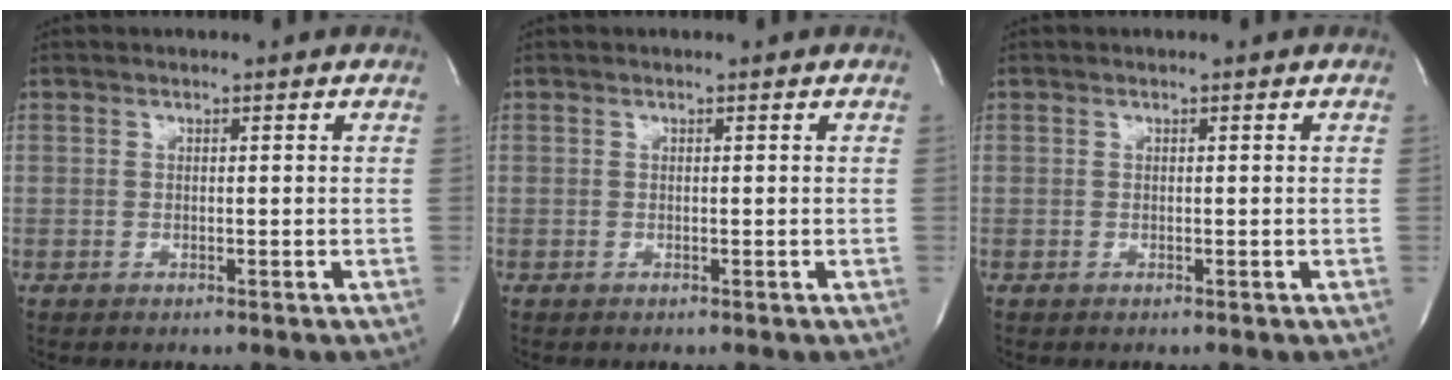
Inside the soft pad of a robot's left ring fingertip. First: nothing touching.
{"total": 0.0}
{"total": 0.0}